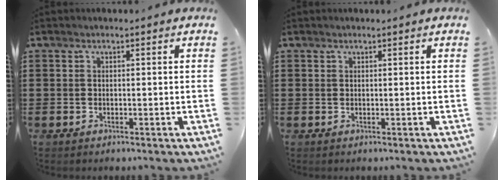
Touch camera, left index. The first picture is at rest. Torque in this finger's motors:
{"motor_torque": [0.01, -0.06, 0.03, 0.00]}